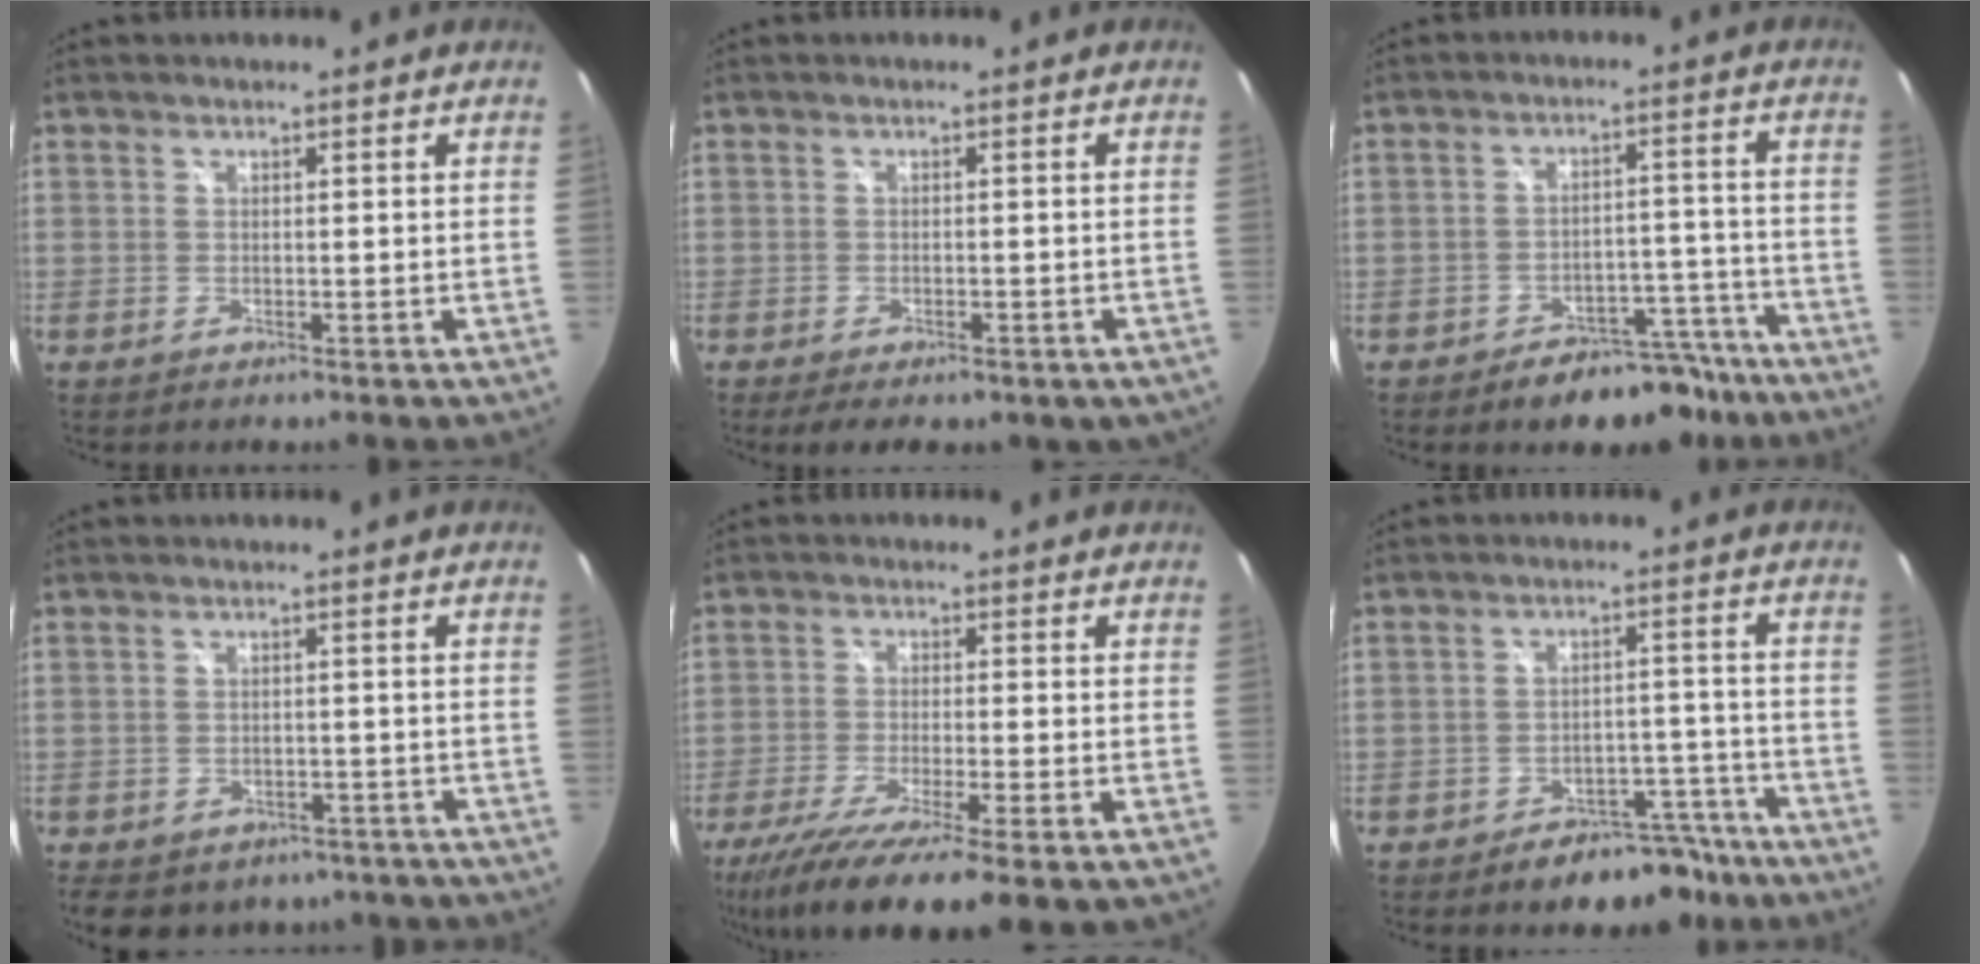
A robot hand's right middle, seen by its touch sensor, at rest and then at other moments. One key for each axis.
{"total": 7.8, "fx": -5.2, "fy": 3.3, "fz": 4.8, "tx": -0.100, "ty": -0.023, "tz": -0.068}
{"total": 10.0, "fx": -8.0, "fy": 4.8, "fz": 3.5, "tx": -0.050, "ty": 0.029, "tz": -0.095}
{"total": 13.2, "fx": -9.6, "fy": 7.2, "fz": 5.4, "tx": -0.116, "ty": -0.006, "tz": -0.119}
{"total": 14.2, "fx": -9.9, "fy": 1.5, "fz": 10.2, "tx": -0.203, "ty": -0.056, "tz": -0.168}
{"total": 8.7, "fx": -7.0, "fy": 4.4, "fz": 2.7, "tx": -0.038, "ty": 0.032, "tz": -0.081}